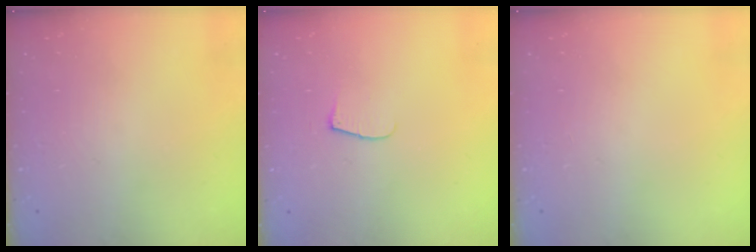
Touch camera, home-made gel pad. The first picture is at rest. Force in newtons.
{"total": 5.3, "press": 5.2, "slide": 0.6}
{"total": 0.0}